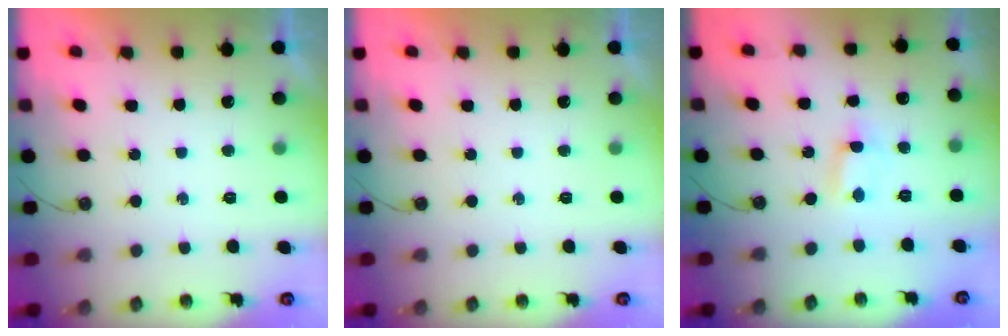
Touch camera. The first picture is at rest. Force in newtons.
{"total": 0.0}
{"total": 0.6, "press": 0.3, "slide": 0.5}